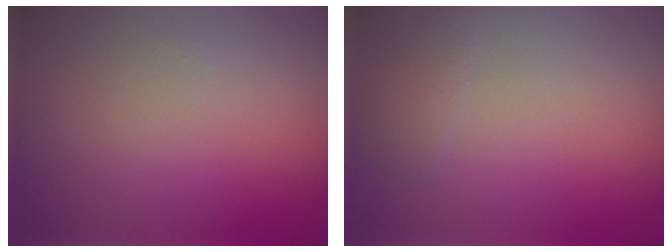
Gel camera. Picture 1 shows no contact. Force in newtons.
{"total": 1.4, "press": 1.4, "slide": 0.1}